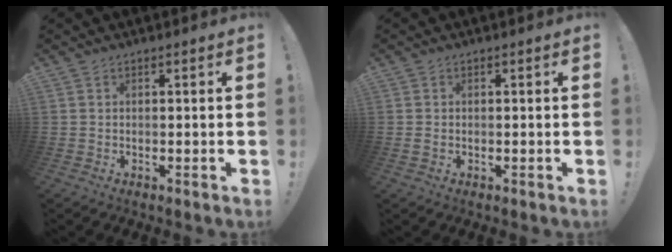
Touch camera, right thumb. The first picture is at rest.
{"total": 0.9, "force": [-0.1, 0.6, 0.6], "torque": [-0.014, 0.003, -0.001]}